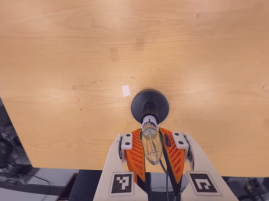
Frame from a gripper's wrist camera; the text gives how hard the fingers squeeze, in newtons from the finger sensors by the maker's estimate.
{"total": 21.2, "left": 20.2, "right": 22.2}